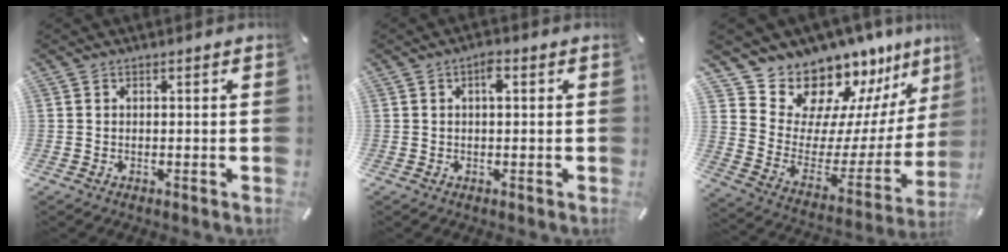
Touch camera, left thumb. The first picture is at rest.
{"total": 2.6, "force": [0.6, 1.0, 2.3], "torque": [-0.039, 0.006, 0.007]}
{"total": 14.7, "force": [13.9, 4.9, 0.7], "torque": [-0.020, -0.157, 0.240]}